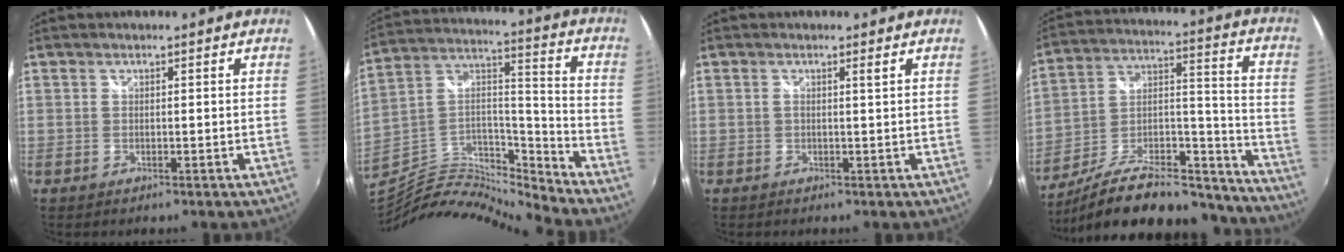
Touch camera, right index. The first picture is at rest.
{"total": 14.6, "force": [-14.4, -0.4, 2.5], "torque": [-0.046, 0.029, -0.287]}
{"total": 0.7, "force": [0.3, -0.3, 0.6], "torque": [-0.012, -0.003, 0.003]}
{"total": 28.2, "force": [-22.0, 10.2, 14.6], "torque": [-0.229, 0.028, -0.312]}